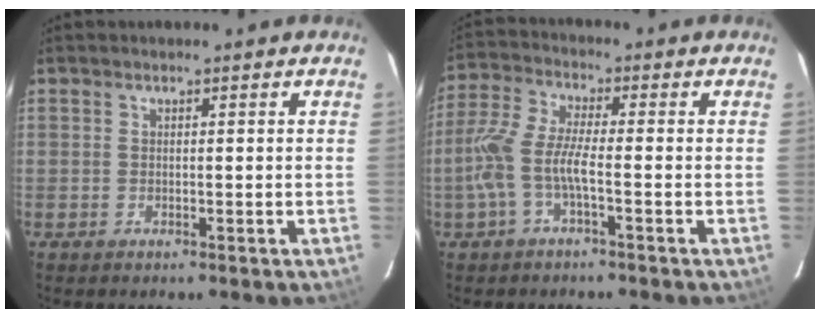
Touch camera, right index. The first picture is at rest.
{"total": 7.6, "force": [-2.4, 1.5, 7.0], "torque": [-0.167, 0.007, -0.047]}